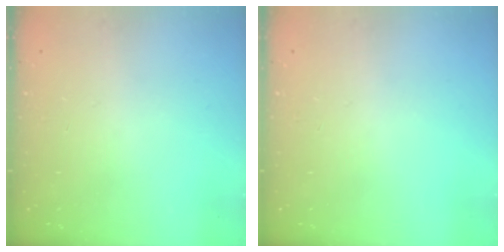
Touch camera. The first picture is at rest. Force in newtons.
{"total": 0.0}